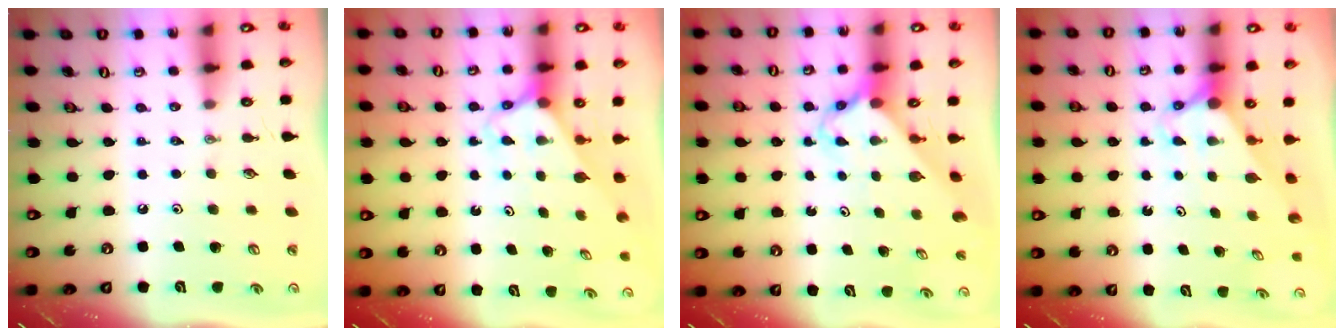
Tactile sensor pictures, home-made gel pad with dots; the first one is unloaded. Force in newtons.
{"total": 2.7, "press": 2.7, "slide": 0.1}
{"total": 2.6, "press": 2.6, "slide": 0.2}
{"total": 2.8, "press": 2.8, "slide": 0.0}